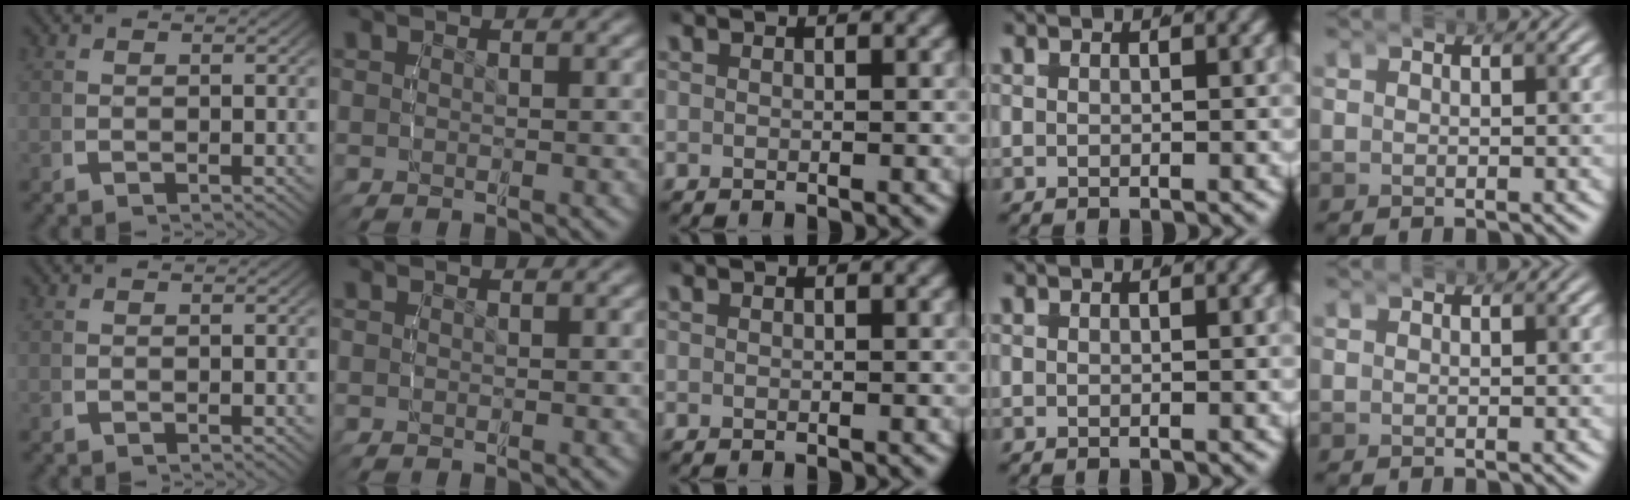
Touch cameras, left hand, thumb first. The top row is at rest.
{}